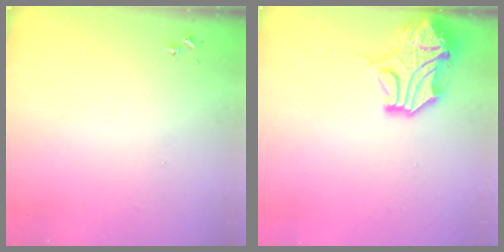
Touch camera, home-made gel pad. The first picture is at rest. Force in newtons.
{"total": 15.8, "press": 15.6, "slide": 2.5}